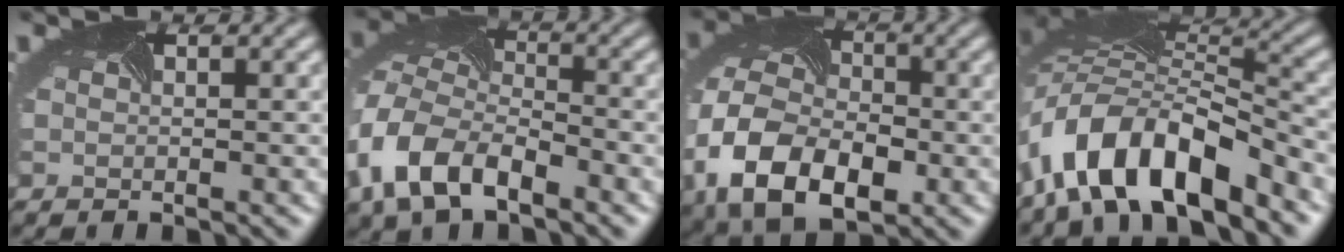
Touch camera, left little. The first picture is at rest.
{"total": 8.1, "force": [-3.7, 5.2, 5.0], "torque": [-0.120, -0.004, -0.078]}
{"total": 11.1, "force": [-4.1, 7.4, 7.2], "torque": [-0.165, -0.014, -0.076]}
{"total": 10.5, "force": [-6.2, 4.2, 7.4], "torque": [-0.134, 0.014, -0.124]}